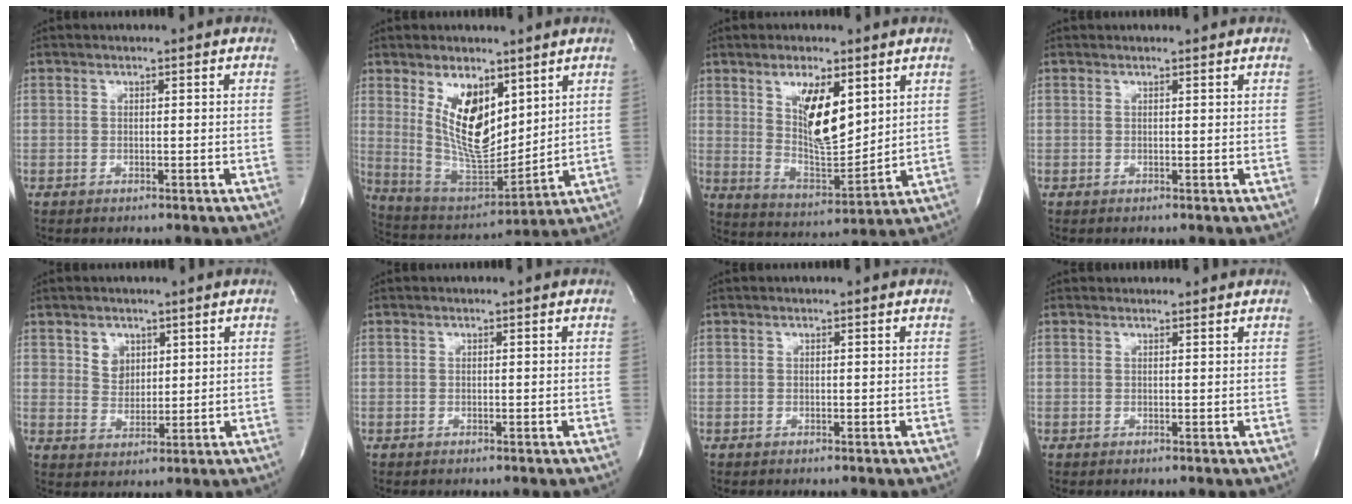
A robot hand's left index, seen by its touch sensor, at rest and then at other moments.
{"total": 12.1, "force": [5.0, 5.1, 9.8], "torque": [-0.193, -0.007, 0.106]}
{"total": 10.8, "force": [4.2, 3.6, 9.2], "torque": [-0.169, -0.010, 0.085]}
{"total": 0.5, "force": [0.5, 0.2, -0.1], "torque": [-0.008, 0.002, 0.007]}
{"total": 3.8, "force": [1.9, 3.0, 1.4], "torque": [-0.028, -0.003, 0.040]}
{"total": 0.0}
{"total": 0.0}
{"total": 1.2, "force": [1.1, 0.5, -0.1], "torque": [-0.006, 0.006, 0.015]}